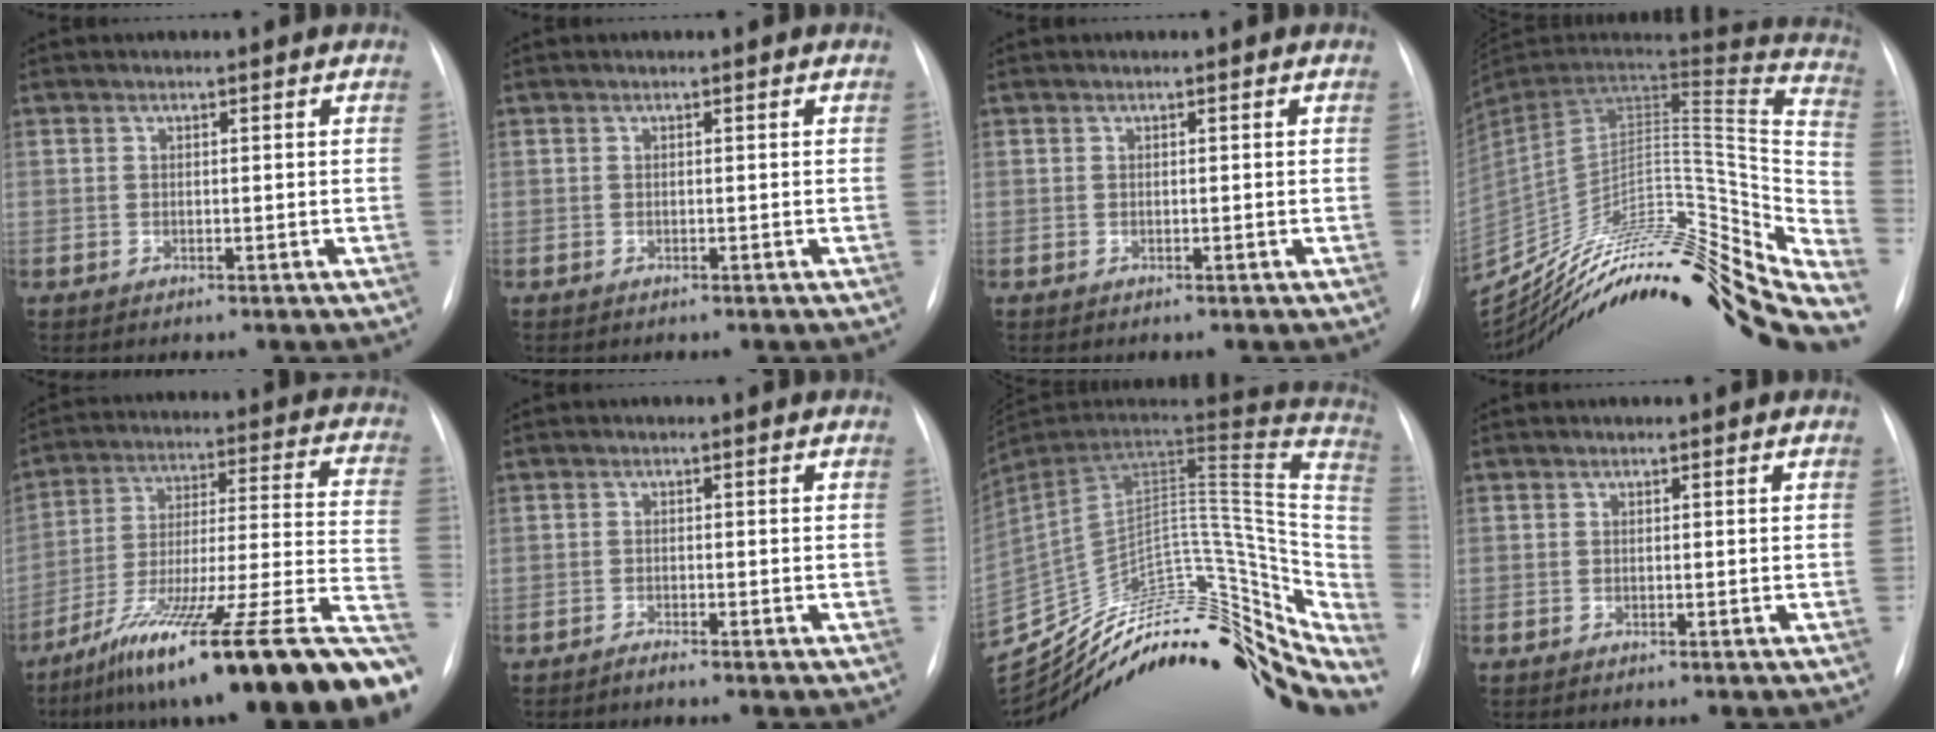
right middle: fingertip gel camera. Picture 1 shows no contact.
{"total": 0.0}
{"total": 0.0}
{"total": 35.7, "force": [-29.0, 4.9, 20.3], "torque": [-0.240, -0.015, -0.427]}
{"total": 27.8, "force": [-20.6, 0.8, 18.6], "torque": [-0.202, -0.004, -0.330]}
{"total": 0.8, "force": [-0.8, -0.1, 0.2], "torque": [-0.006, -0.001, -0.013]}
{"total": 35.4, "force": [-26.5, 13.8, 19.1], "torque": [-0.253, 0.012, -0.370]}
{"total": 0.0}